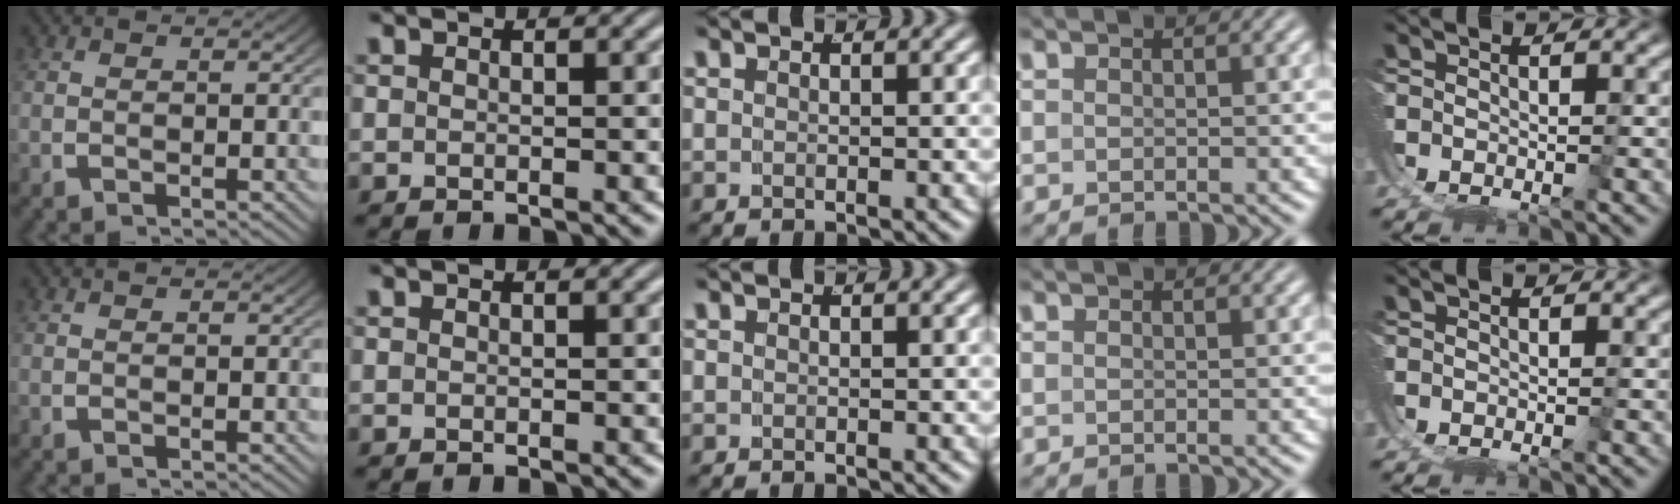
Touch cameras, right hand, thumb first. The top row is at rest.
{}